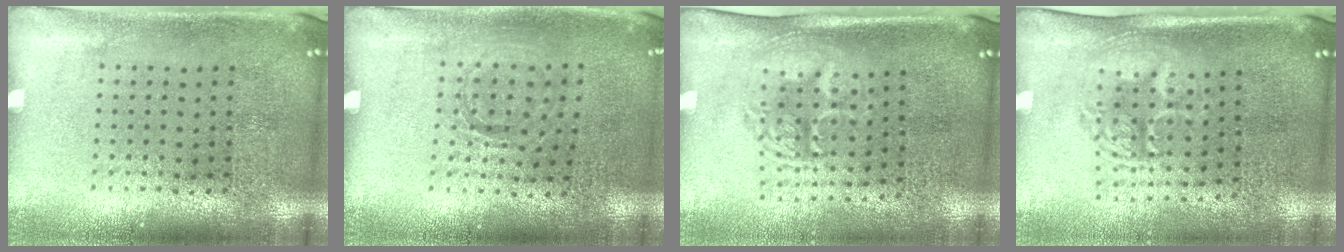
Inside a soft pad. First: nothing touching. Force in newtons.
{"total": 0.8, "press": 0.8, "slide": 0.2}
{"total": 1.7, "press": 1.4, "slide": 1.0}
{"total": 1.7, "press": 1.4, "slide": 1.0}